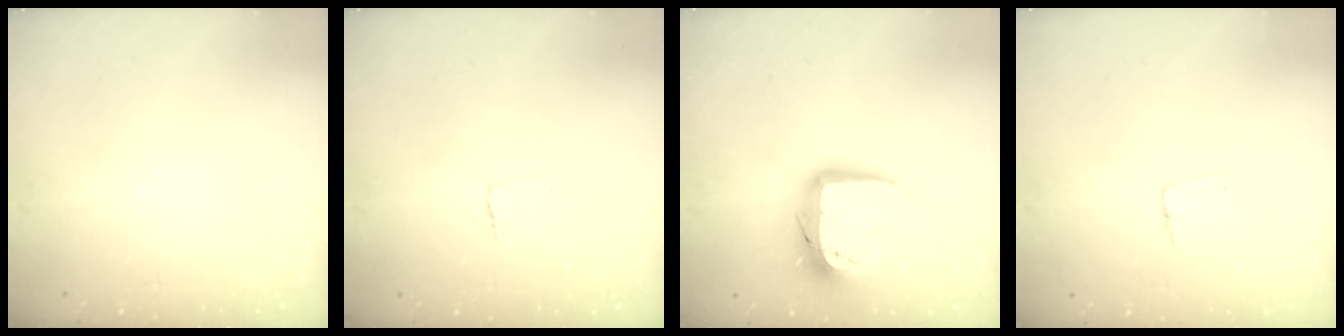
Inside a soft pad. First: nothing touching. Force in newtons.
{"total": 3.2, "press": 3.2, "slide": 0.3}
{"total": 14.3, "press": 14.3, "slide": 1.2}
{"total": 4.6, "press": 4.6, "slide": 0.4}